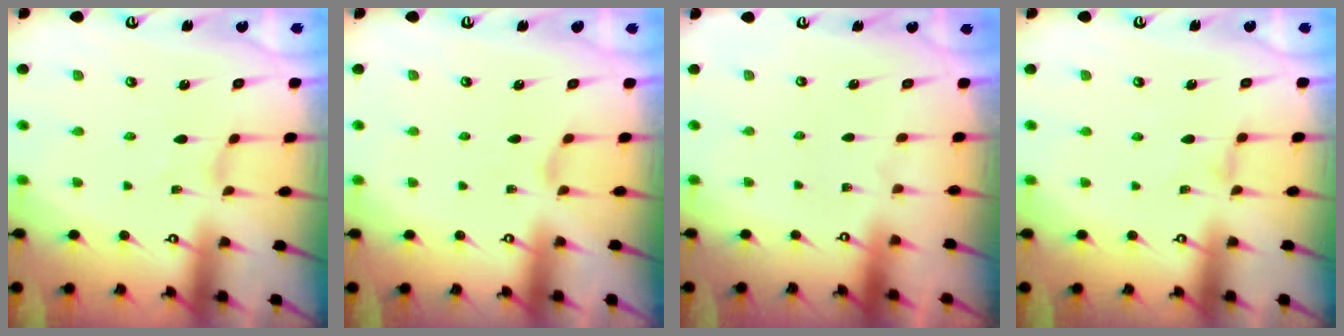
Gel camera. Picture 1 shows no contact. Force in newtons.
{"total": 1.0, "press": 1.0, "slide": 0.2}
{"total": 0.0}
{"total": 1.4, "press": 1.3, "slide": 0.4}